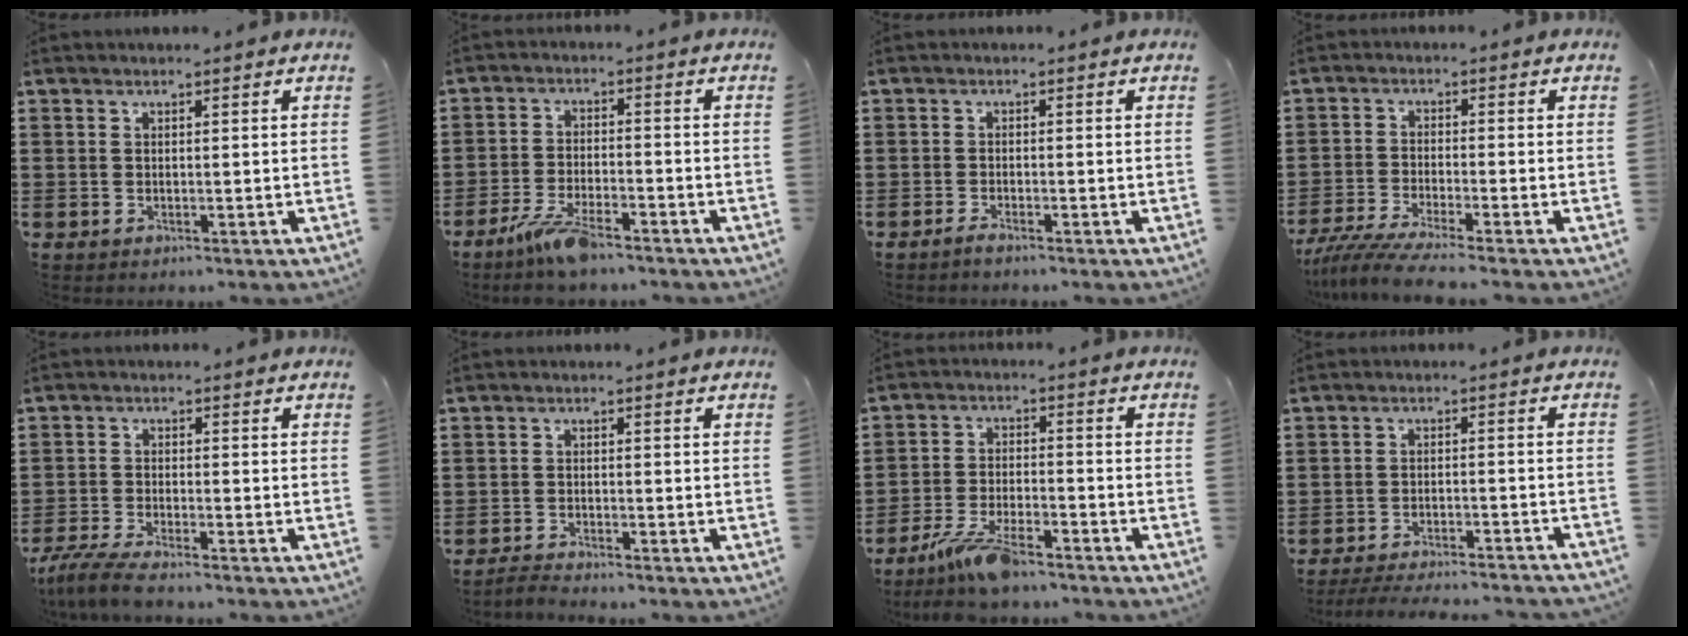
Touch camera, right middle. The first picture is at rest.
{"total": 6.4, "force": [-4.8, 1.3, 4.1], "torque": [-0.097, -0.010, -0.091]}
{"total": 1.1, "force": [-0.9, -0.1, 0.6], "torque": [-0.012, -0.006, -0.016]}
{"total": 5.0, "force": [-4.4, -0.4, 2.2], "torque": [-0.067, -0.027, -0.091]}
{"total": 4.4, "force": [-3.9, 0.0, 2.0], "torque": [-0.063, -0.020, -0.081]}
{"total": 1.7, "force": [-1.7, -0.1, 0.3], "torque": [-0.009, -0.001, -0.033]}
{"total": 7.7, "force": [-6.0, 1.6, 4.4], "torque": [-0.108, -0.009, -0.117]}
{"total": 4.4, "force": [-4.2, -0.2, 1.2], "torque": [-0.026, -0.009, -0.083]}